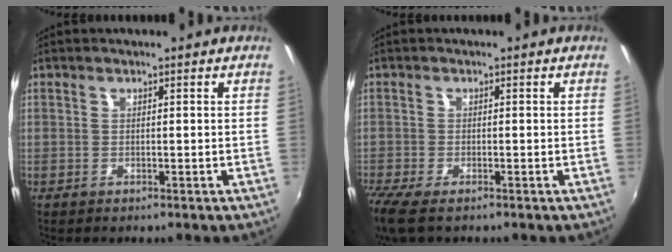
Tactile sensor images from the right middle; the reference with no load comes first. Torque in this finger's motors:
{"motor_torque": [1.08, -1.05, 0.32, 0.13]}